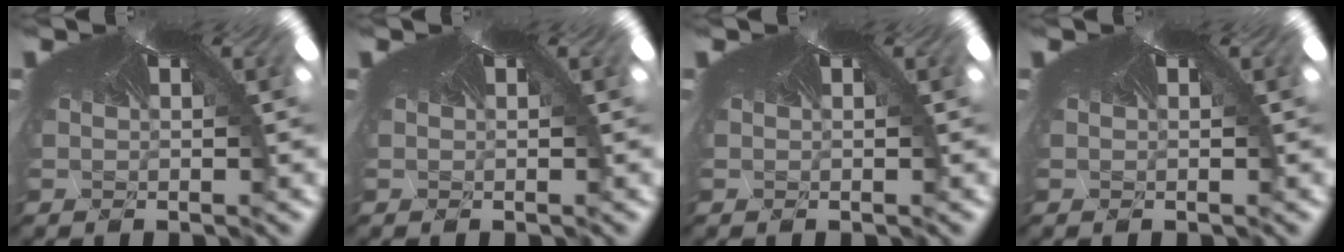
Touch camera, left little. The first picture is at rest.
{"total": 0.0}
{"total": 0.0}
{"total": 0.0}